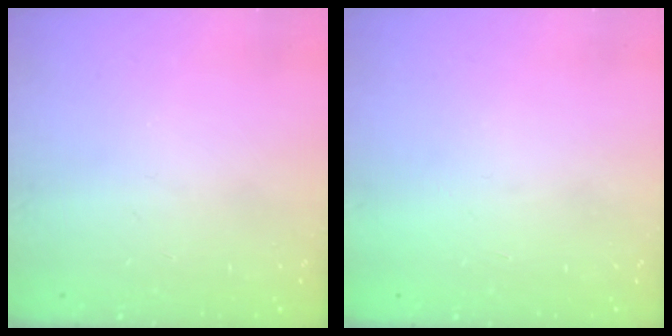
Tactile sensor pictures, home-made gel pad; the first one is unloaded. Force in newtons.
{"total": 1.5, "press": 1.5, "slide": 0.1}